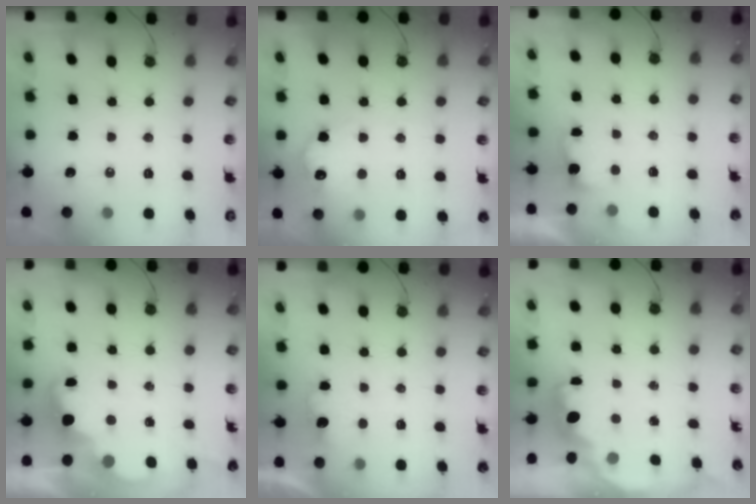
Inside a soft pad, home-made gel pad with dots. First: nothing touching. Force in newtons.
{"total": 13.7, "press": 13.7, "slide": 0.6}
{"total": 2.6, "press": 2.4, "slide": 0.9}
{"total": 4.0, "press": 4.0, "slide": 0.6}
{"total": 1.8, "press": 1.6, "slide": 0.9}
{"total": 1.7, "press": 1.5, "slide": 0.7}